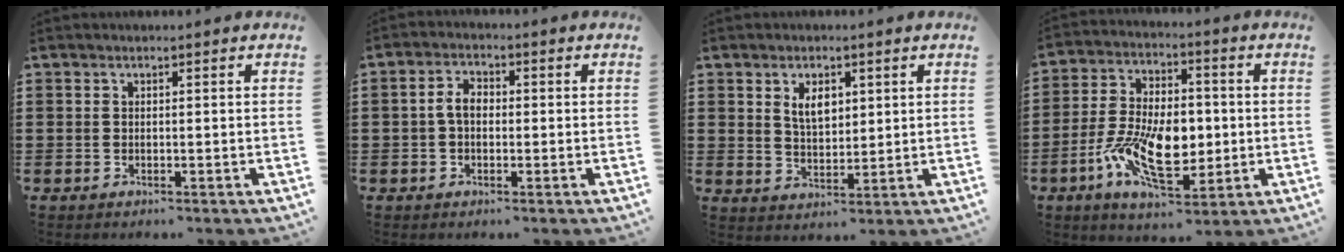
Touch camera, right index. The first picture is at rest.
{"total": 3.6, "force": [-0.2, 2.2, 2.8], "torque": [-0.063, 0.005, -0.008]}
{"total": 4.6, "force": [2.1, 2.5, 3.2], "torque": [-0.064, 0.006, 0.034]}
{"total": 12.4, "force": [-2.5, 6.8, 10.1], "torque": [-0.210, 0.001, -0.044]}